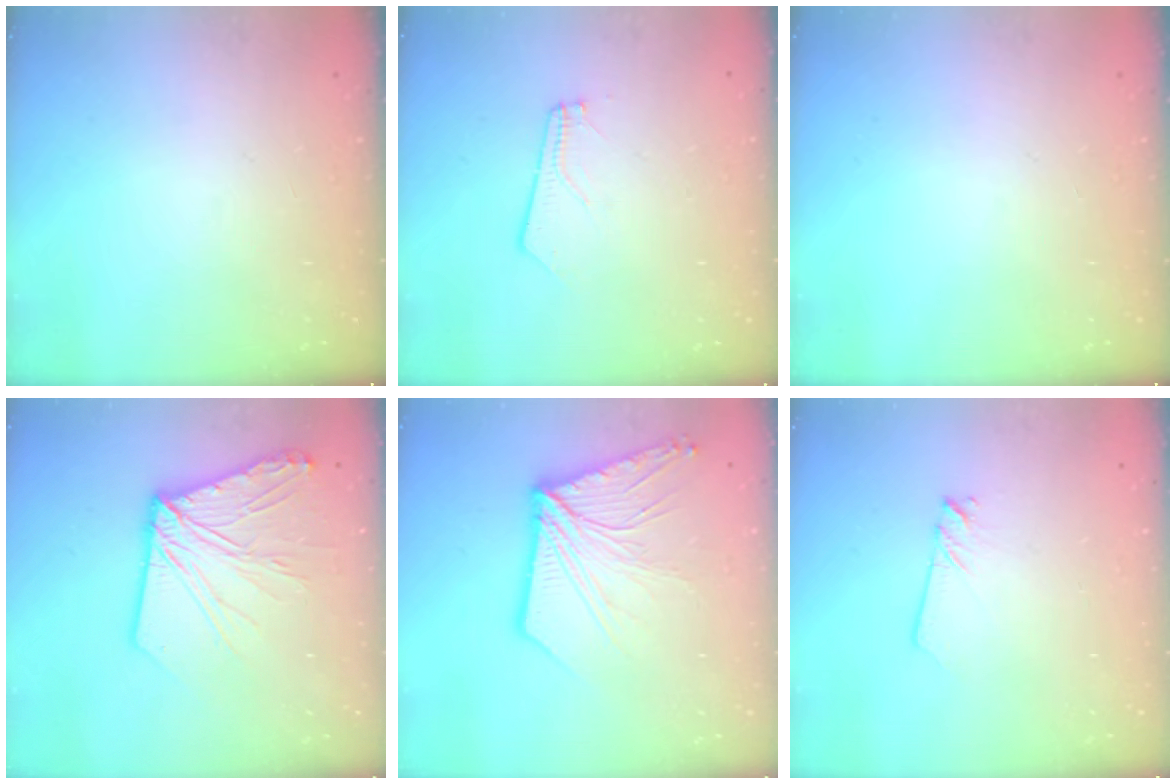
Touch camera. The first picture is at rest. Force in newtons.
{"total": 2.7, "press": 2.7, "slide": 0.4}
{"total": 0.0}
{"total": 15.0, "press": 14.9, "slide": 1.2}
{"total": 15.9, "press": 15.9, "slide": 1.3}
{"total": 1.7, "press": 1.7, "slide": 0.1}